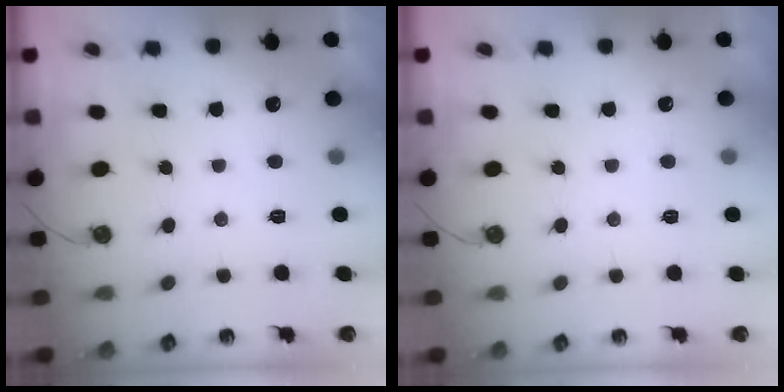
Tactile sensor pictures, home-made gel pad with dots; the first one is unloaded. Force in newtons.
{"total": 2.8, "press": 2.8, "slide": 0.3}